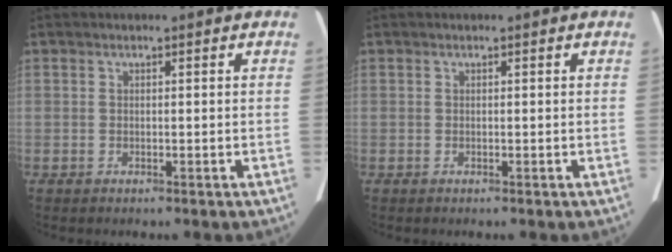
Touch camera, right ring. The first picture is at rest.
{"total": 0.0}